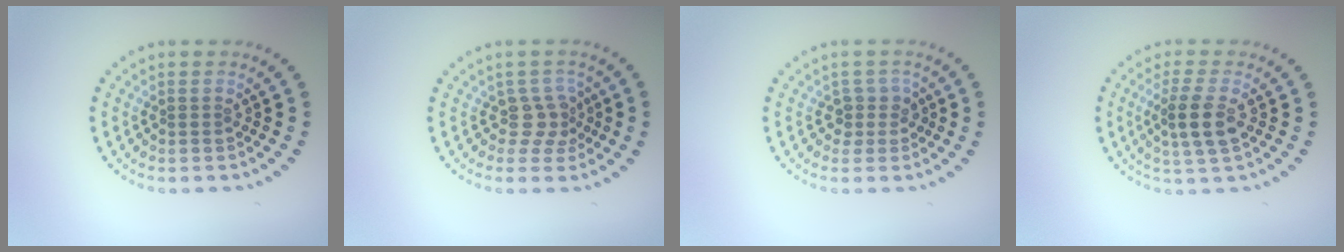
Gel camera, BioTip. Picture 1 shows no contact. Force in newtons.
{"total": 2.2, "press": 1.6, "slide": 1.5}
{"total": 1.8, "press": 1.5, "slide": 1.1}
{"total": 3.6, "press": 3.3, "slide": 1.3}